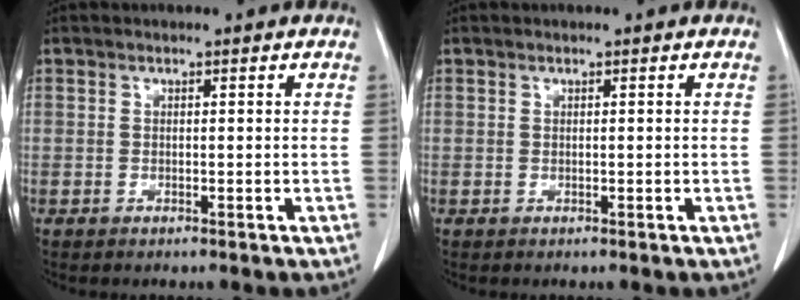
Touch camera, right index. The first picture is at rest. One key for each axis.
{"total": 0.0}